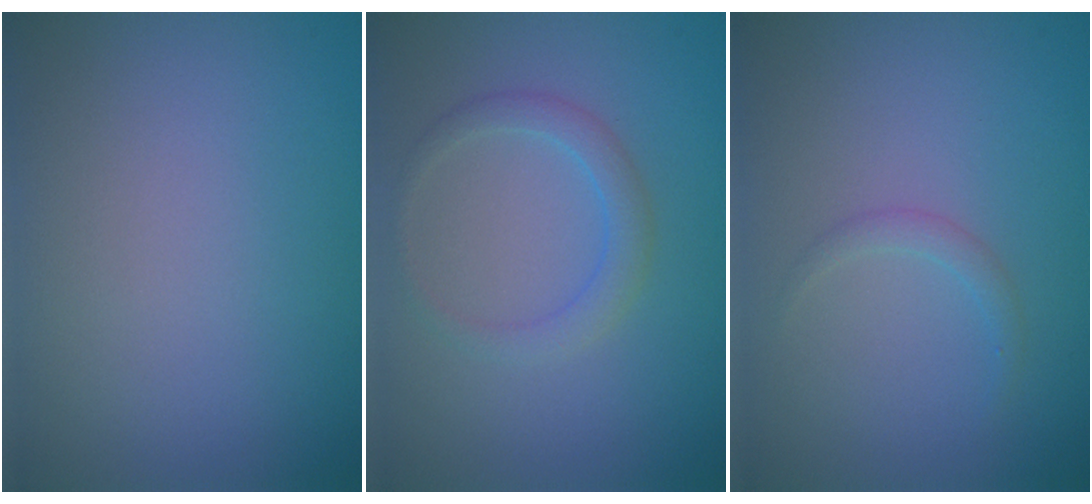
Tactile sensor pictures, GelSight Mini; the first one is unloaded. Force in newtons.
{"total": 1.9, "press": 1.9, "slide": 0.1}
{"total": 1.0, "press": 1.0, "slide": 0.0}